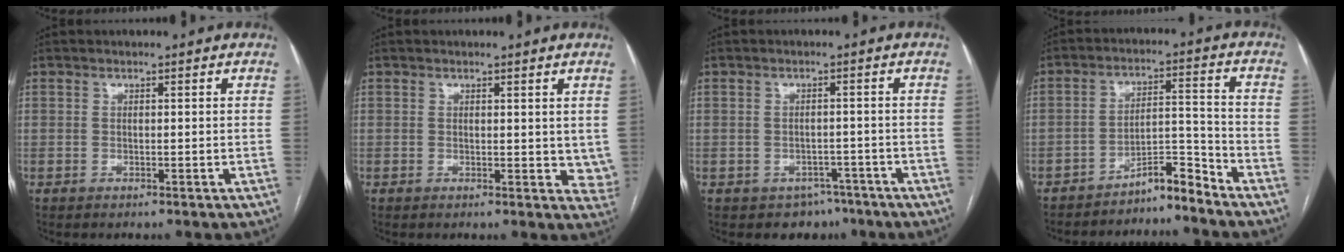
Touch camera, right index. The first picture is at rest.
{"total": 3.4, "force": [1.5, 2.0, 2.3], "torque": [-0.011, -0.012, 0.019]}
{"total": 4.4, "force": [-3.0, 3.2, 0.3], "torque": [0.008, 0.015, -0.035]}
{"total": 5.9, "force": [-5.6, 0.2, 1.9], "torque": [-0.017, 0.019, -0.094]}